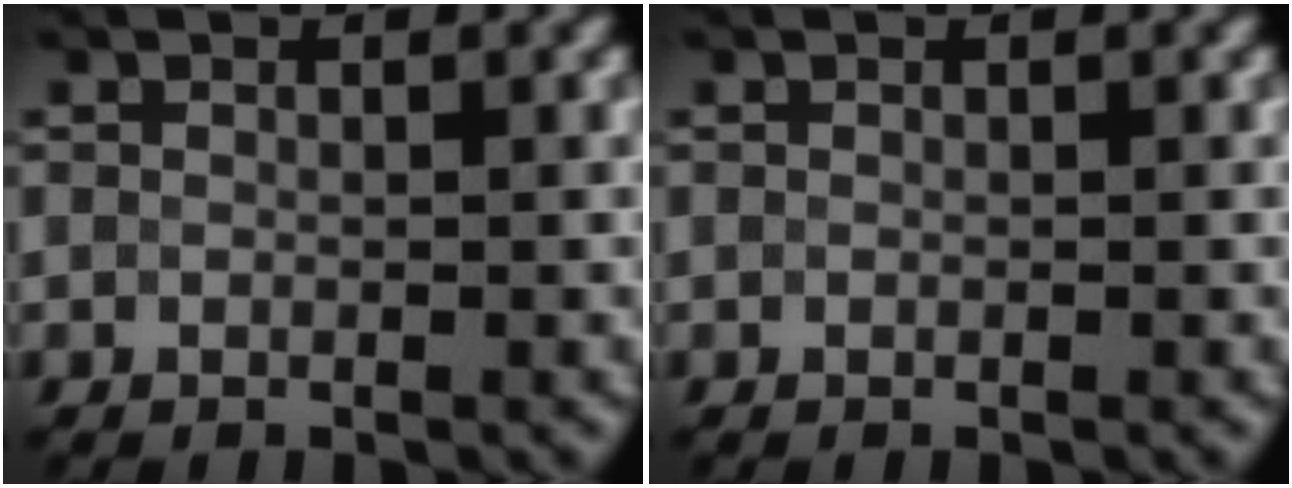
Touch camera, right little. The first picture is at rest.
{"total": 0.0}